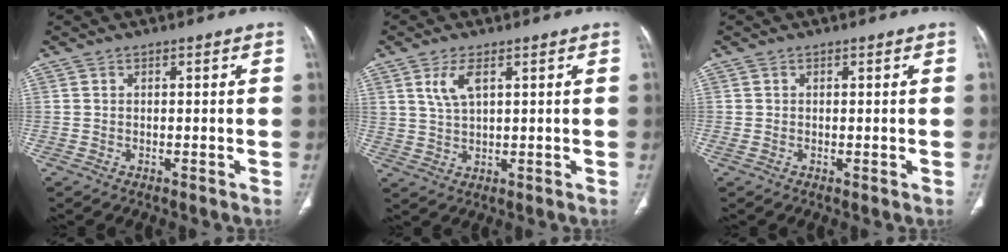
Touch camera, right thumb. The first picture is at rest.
{"total": 4.9, "force": [2.2, 2.1, 3.8], "torque": [-0.078, -0.008, 0.052]}
{"total": 0.8, "force": [-0.1, 0.3, 0.7], "torque": [-0.017, -0.004, 0.000]}